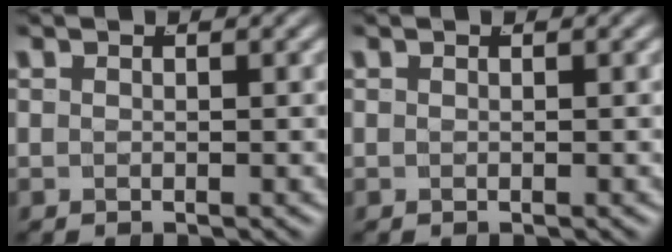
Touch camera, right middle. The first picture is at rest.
{"total": 0.0}